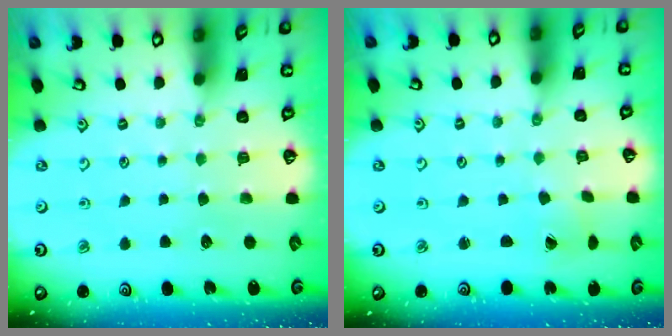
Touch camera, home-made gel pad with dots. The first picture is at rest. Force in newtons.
{"total": 1.0, "press": 1.0, "slide": 0.1}